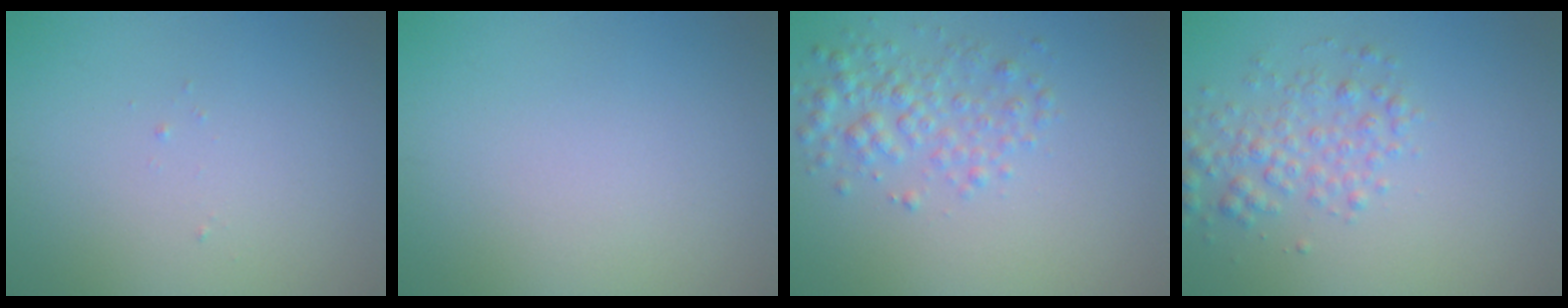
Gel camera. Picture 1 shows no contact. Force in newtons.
{"total": 0.0}
{"total": 2.8, "press": 2.8, "slide": 0.1}
{"total": 2.8, "press": 2.8, "slide": 0.1}